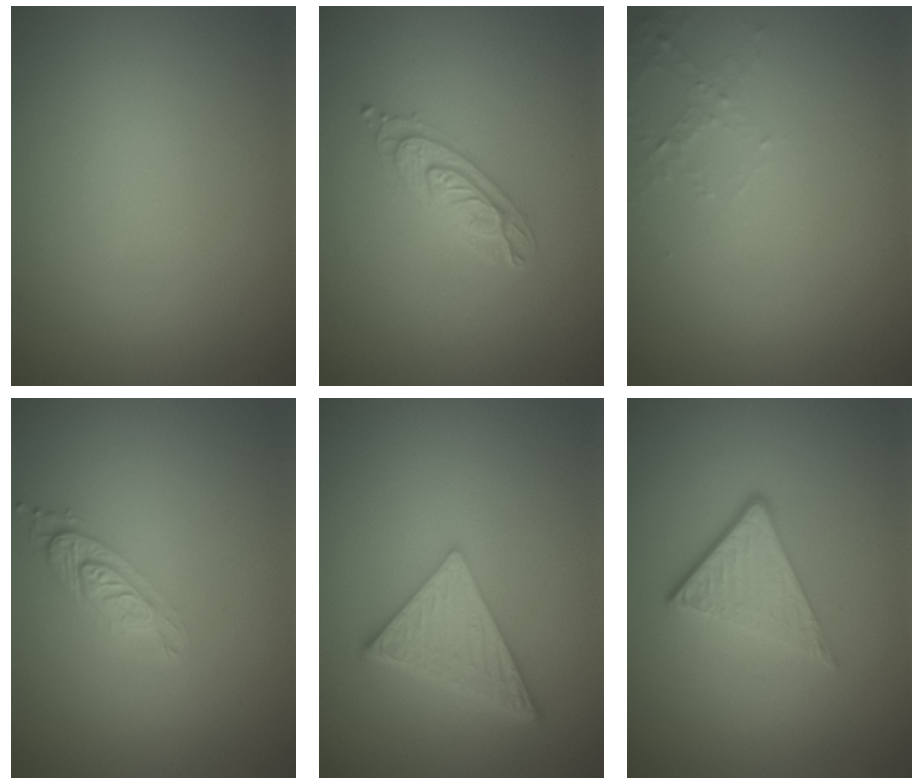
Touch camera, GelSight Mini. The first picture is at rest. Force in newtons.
{"total": 2.2, "press": 2.1, "slide": 0.4}
{"total": 1.3, "press": 1.3, "slide": 0.4}
{"total": 2.1, "press": 2.0, "slide": 0.7}
{"total": 5.0, "press": 4.3, "slide": 2.7}
{"total": 3.7, "press": 2.5, "slide": 2.7}